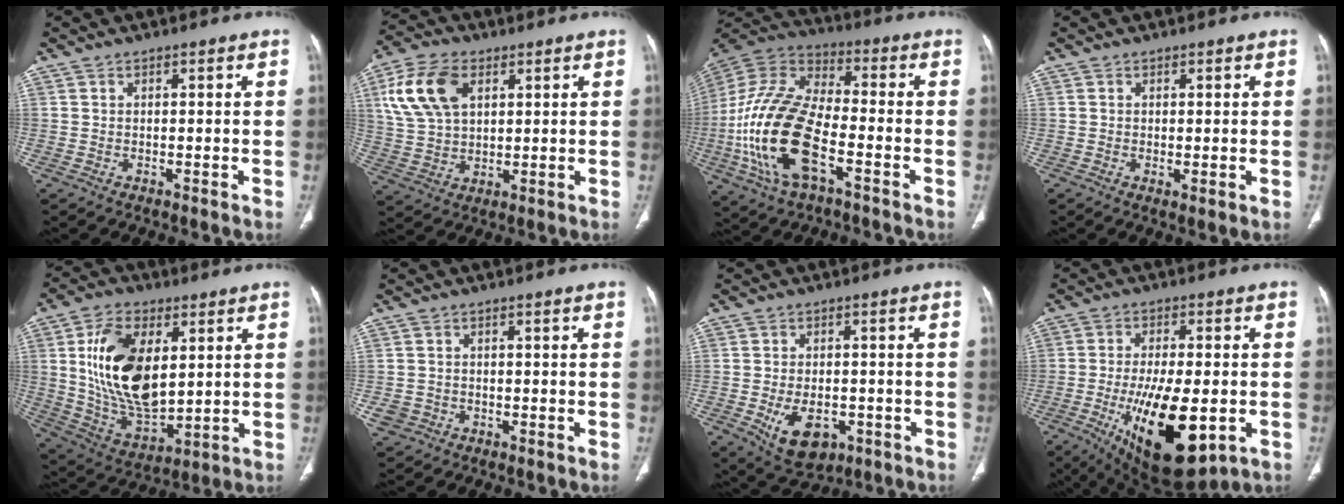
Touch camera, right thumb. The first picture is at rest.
{"total": 13.1, "force": [4.6, 8.1, 9.2], "torque": [-0.179, 0.000, 0.093]}
{"total": 22.1, "force": [-6.5, 10.5, 18.4], "torque": [-0.386, 0.019, -0.122]}
{"total": 1.5, "force": [0.0, 0.4, 1.4], "torque": [-0.034, -0.010, 0.000]}
{"total": 19.3, "force": [4.0, 10.9, 15.5], "torque": [-0.265, -0.019, 0.086]}
{"total": 2.7, "force": [-1.1, 2.4, 0.8], "torque": [-0.012, 0.011, -0.016]}
{"total": 9.5, "force": [-3.4, 5.9, 6.6], "torque": [-0.094, 0.006, -0.038]}
{"total": 20.2, "force": [-5.7, 8.5, 17.4], "torque": [-0.290, -0.011, -0.069]}